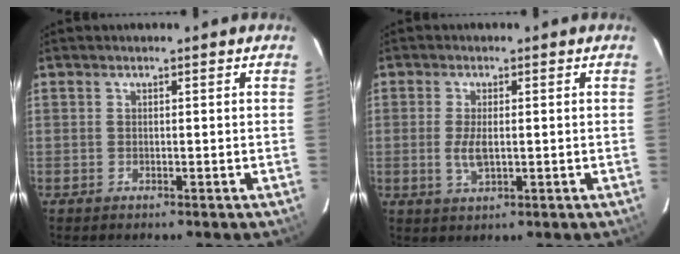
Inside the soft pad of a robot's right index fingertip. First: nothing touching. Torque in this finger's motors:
{"motor_torque": [0.85, 0.21, 0.46, 0.08]}